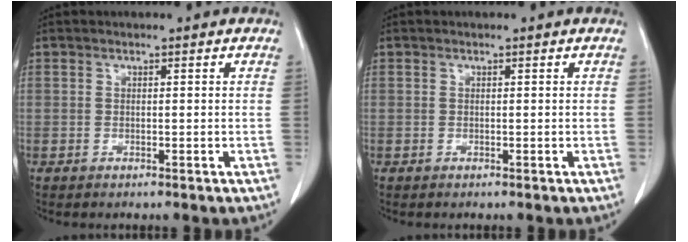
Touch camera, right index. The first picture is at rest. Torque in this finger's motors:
{"motor_torque": [-0.04, 0.02, -0.01, 0.01]}